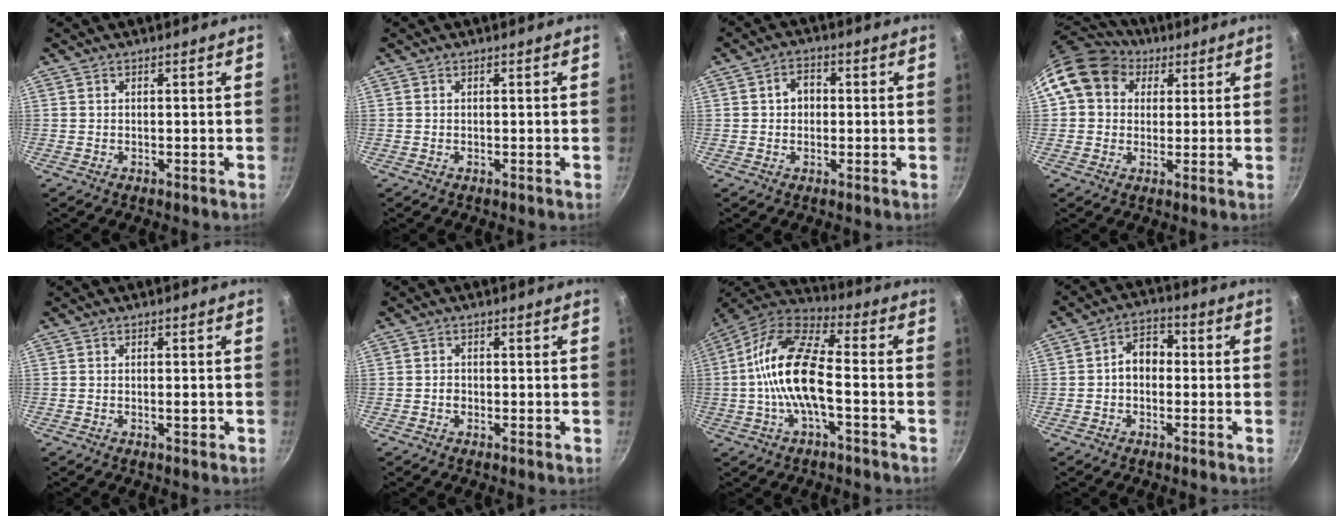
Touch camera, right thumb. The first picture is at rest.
{"total": 0.0}
{"total": 3.9, "force": [0.2, 3.2, 2.2], "torque": [-0.013, 0.010, 0.000]}
{"total": 12.2, "force": [4.9, 9.9, 5.3], "torque": [-0.069, 0.012, 0.073]}
{"total": 1.4, "force": [-0.3, 0.6, 1.3], "torque": [-0.018, 0.002, -0.007]}
{"total": 1.1, "force": [-0.3, 0.9, 0.6], "torque": [-0.011, 0.004, -0.008]}
{"total": 15.9, "force": [-2.1, 6.5, 14.4], "torque": [-0.268, 0.043, -0.059]}
{"total": 6.2, "force": [-0.3, 4.7, 4.0], "torque": [-0.030, 0.023, -0.017]}